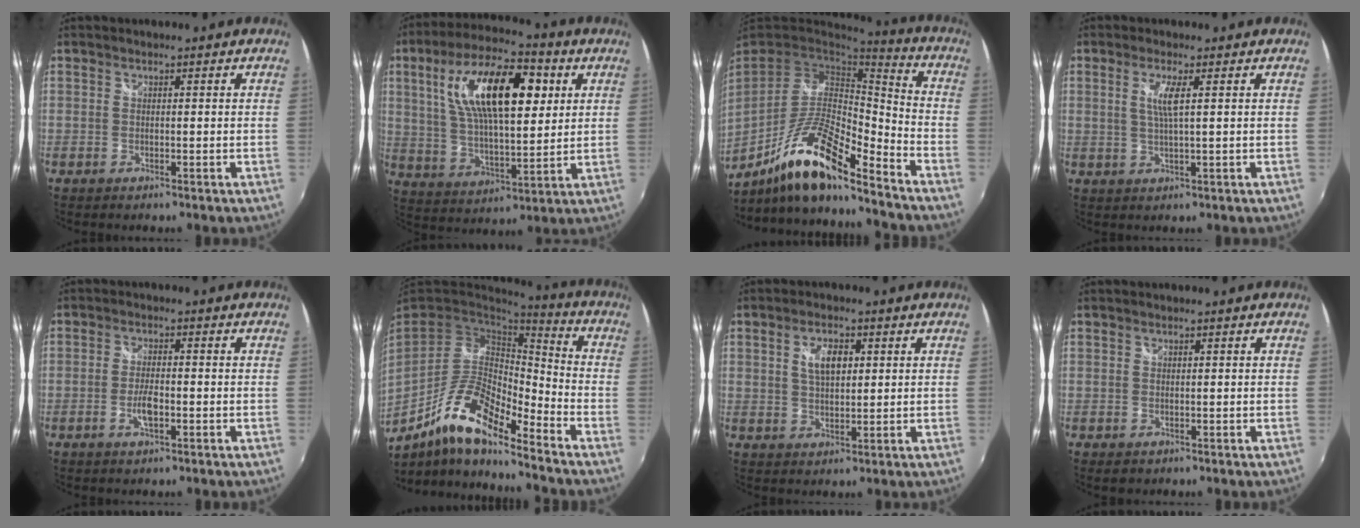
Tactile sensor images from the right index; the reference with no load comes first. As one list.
[{"total": 20.0, "force": [6.4, 8.0, 17.2], "torque": [-0.306, 0.027, 0.113]}, {"total": 16.6, "force": [-11.5, 3.1, 11.5], "torque": [-0.230, -0.018, -0.222]}, {"total": 3.8, "force": [1.1, 0.0, 3.6], "torque": [-0.072, -0.005, 0.020]}, {"total": 3.8, "force": [-1.3, 1.3, 3.3], "torque": [-0.068, -0.003, -0.025]}, {"total": 15.8, "force": [-10.5, 4.0, 11.1], "torque": [-0.214, -0.011, -0.204]}, {"total": 5.7, "force": [1.8, 2.9, 4.5], "torque": [-0.078, 0.006, 0.033]}, {"total": 0.9, "force": [0.1, 0.9, 0.2], "torque": [0.000, -0.002, 0.000]}]